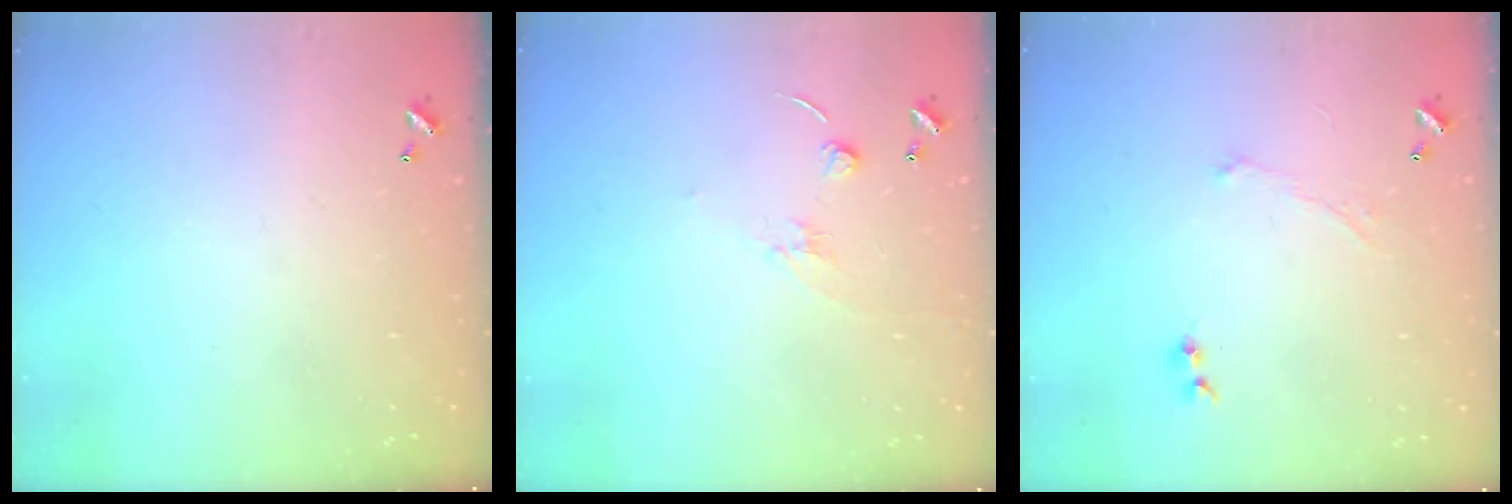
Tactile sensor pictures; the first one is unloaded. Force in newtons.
{"total": 2.3, "press": 2.3, "slide": 0.5}
{"total": 2.4, "press": 2.2, "slide": 0.9}